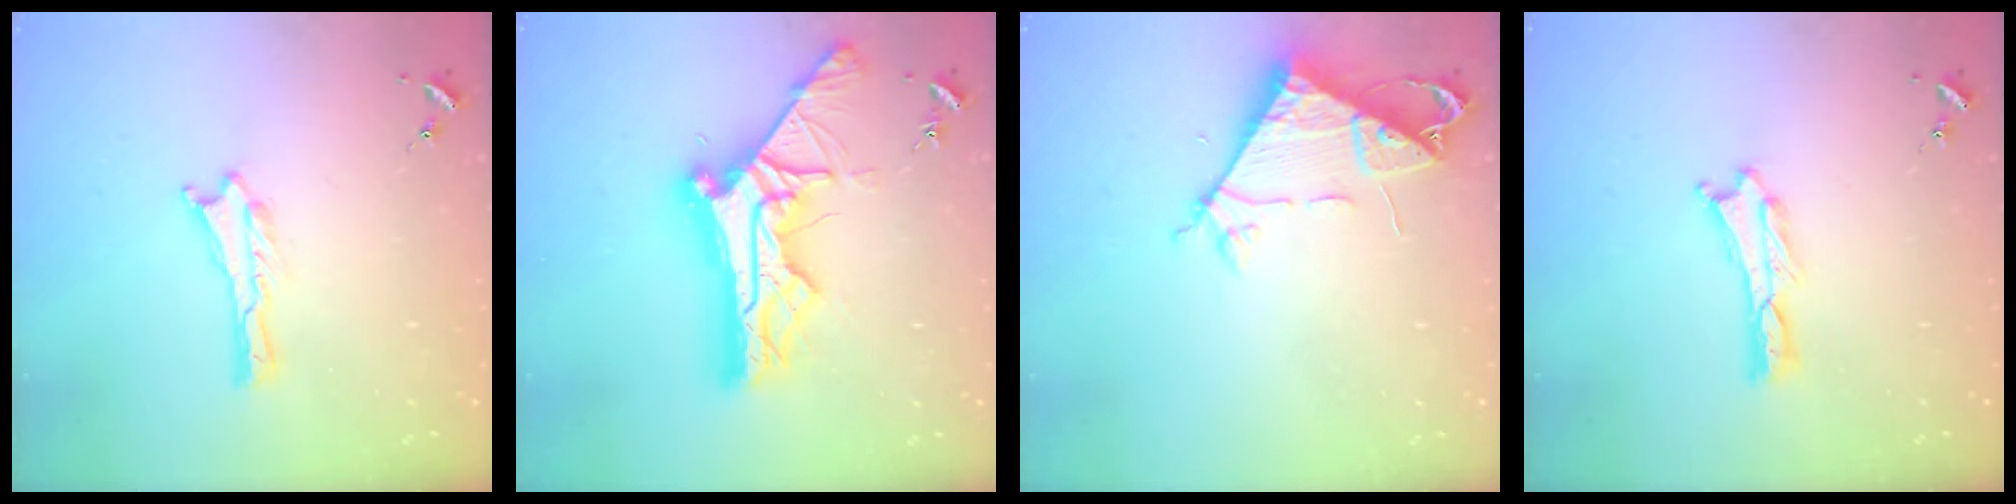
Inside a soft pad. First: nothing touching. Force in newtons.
{"total": 13.3, "press": 13.2, "slide": 1.4}
{"total": 7.3, "press": 7.3, "slide": 0.8}
{"total": 0.0}